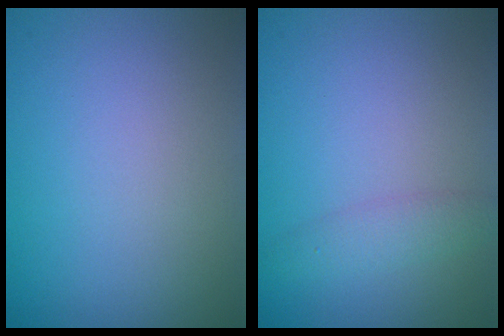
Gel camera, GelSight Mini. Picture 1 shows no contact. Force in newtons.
{"total": 1.7, "press": 1.7, "slide": 0.1}